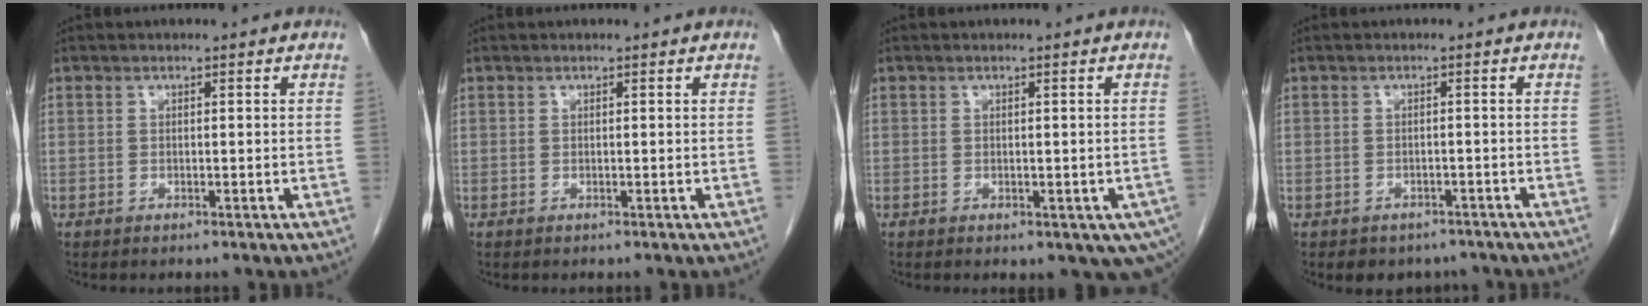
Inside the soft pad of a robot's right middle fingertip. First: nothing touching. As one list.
[{"total": 0.0}, {"total": 7.5, "force": [-3.4, 4.0, 5.3], "torque": [-0.056, -0.010, -0.041]}, {"total": 4.7, "force": [-3.9, 2.6, 0.6], "torque": [-0.001, 0.010, -0.044]}]